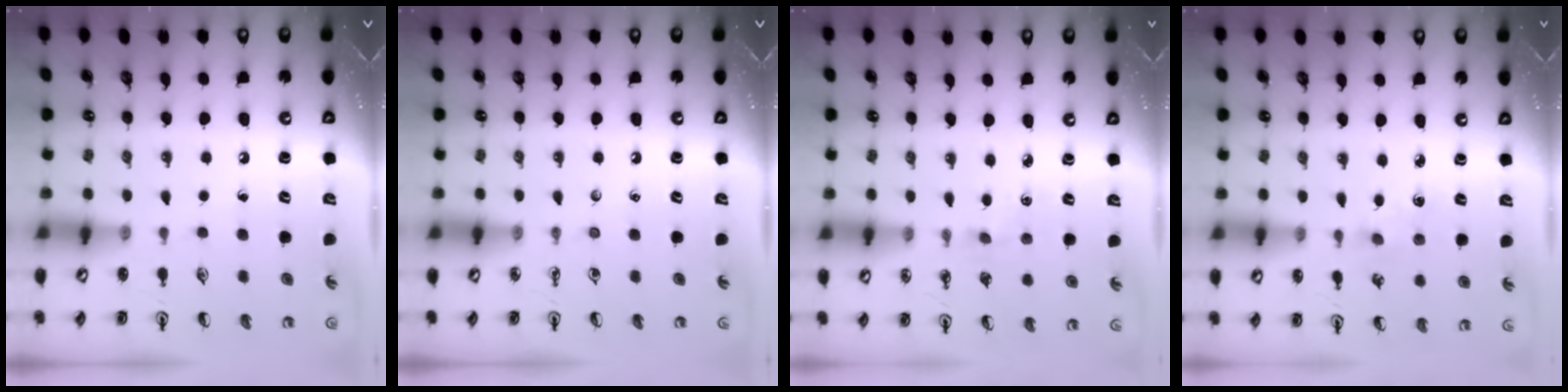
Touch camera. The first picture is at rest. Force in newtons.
{"total": 0.0}
{"total": 2.0, "press": 2.0, "slide": 0.3}
{"total": 2.5, "press": 2.5, "slide": 0.4}